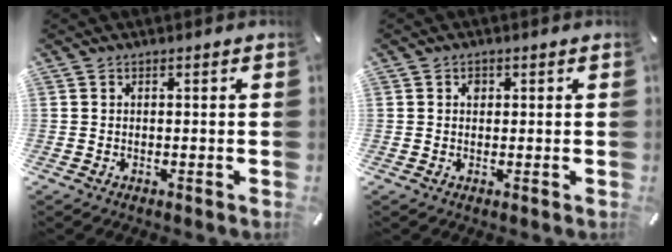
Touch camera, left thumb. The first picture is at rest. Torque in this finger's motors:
{"motor_torque": [0.16, 0.11, 0.01, -0.19, 0.05]}